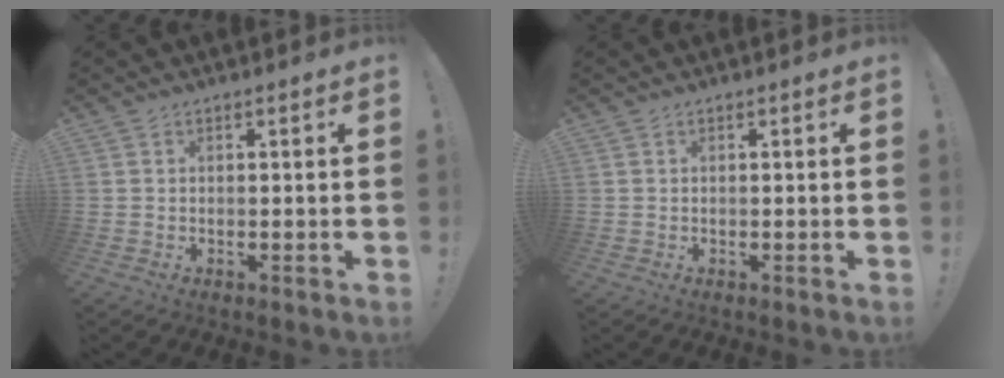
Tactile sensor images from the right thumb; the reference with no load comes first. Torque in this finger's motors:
{"motor_torque": [0.08, -0.04, 0.06, -0.12, 0.01]}